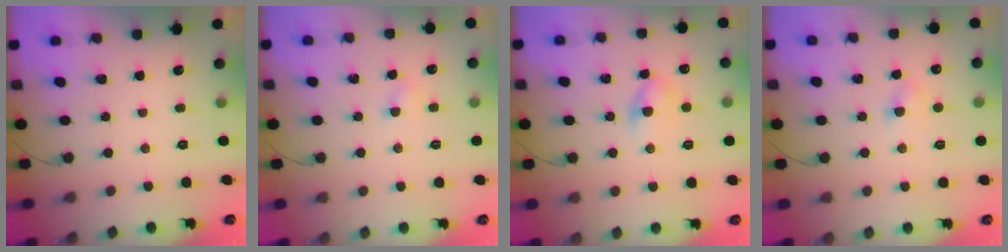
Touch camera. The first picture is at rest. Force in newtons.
{"total": 3.0, "press": 2.8, "slide": 1.0}
{"total": 5.9, "press": 5.8, "slide": 1.3}
{"total": 2.8, "press": 2.6, "slide": 1.0}